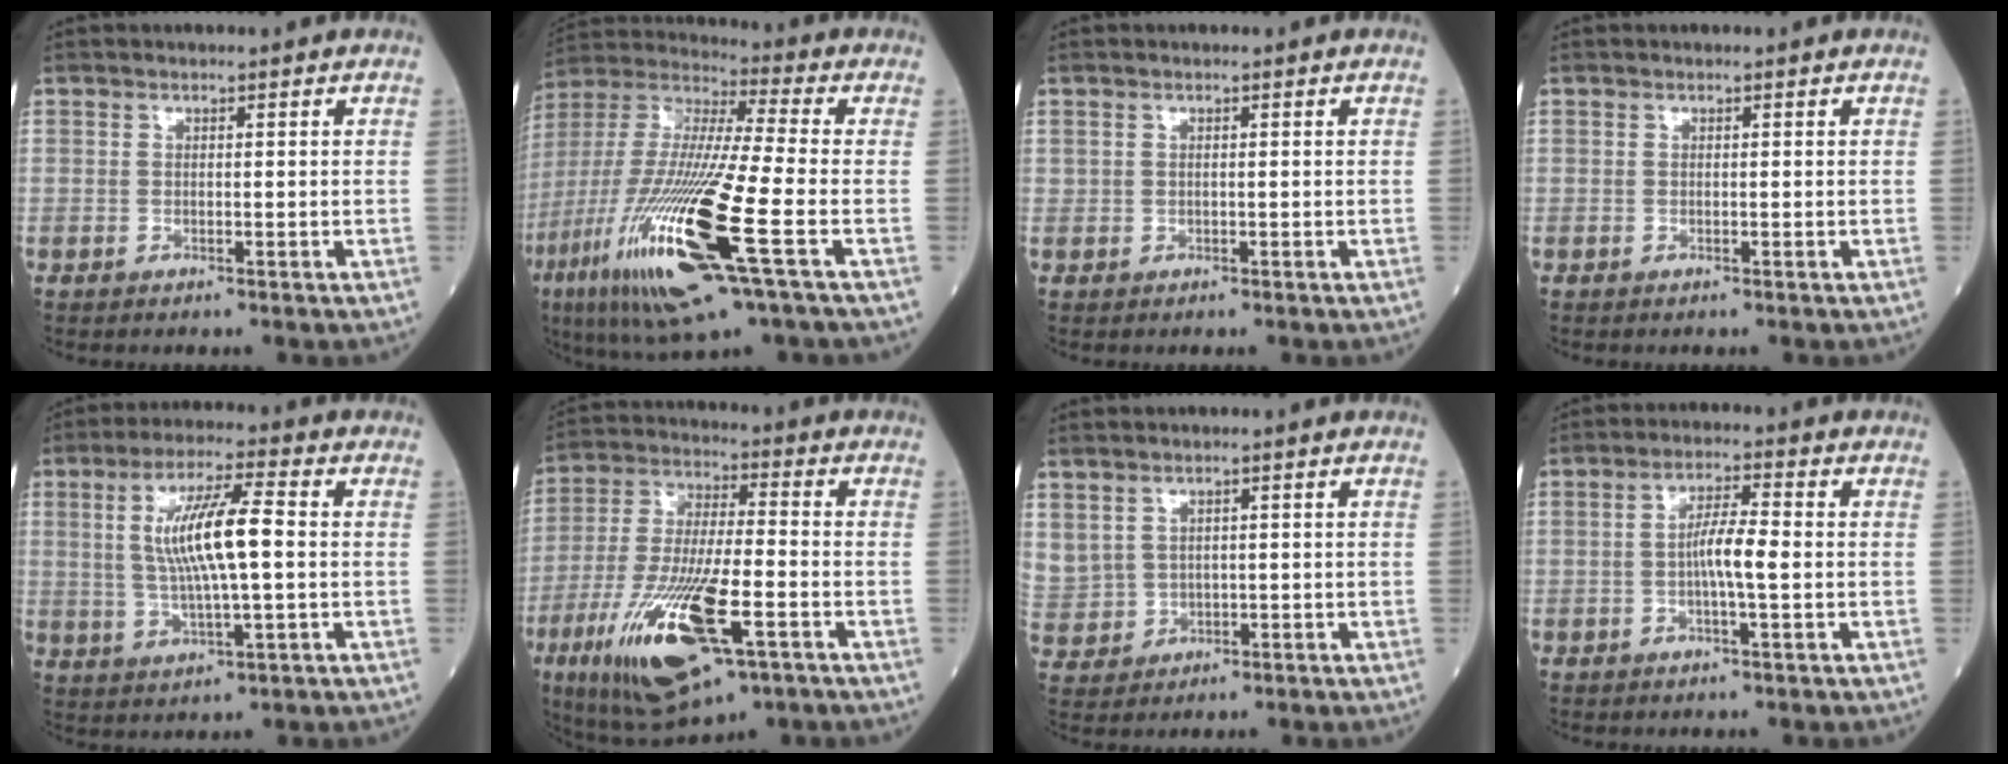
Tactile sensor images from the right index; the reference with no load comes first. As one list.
[{"total": 24.5, "force": [-8.7, 2.2, 22.8], "torque": [-0.504, -0.049, -0.164]}, {"total": 0.0}, {"total": 0.0}, {"total": 10.5, "force": [1.0, 1.3, 10.4], "torque": [-0.202, 0.007, 0.020]}, {"total": 18.8, "force": [-7.7, 4.5, 16.5], "torque": [-0.352, -0.032, -0.129]}, {"total": 10.7, "force": [2.6, 9.5, 4.2], "torque": [-0.154, 0.024, 0.076]}, {"total": 4.9, "force": [-0.6, 0.4, 4.9], "torque": [-0.092, 0.006, -0.013]}]